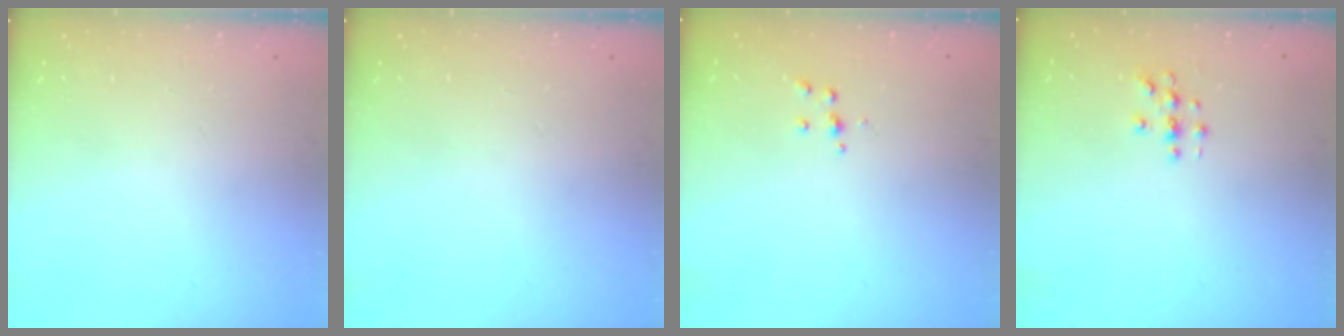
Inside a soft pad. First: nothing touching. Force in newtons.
{"total": 0.0}
{"total": 3.5, "press": 3.5, "slide": 0.3}
{"total": 3.4, "press": 3.4, "slide": 0.2}